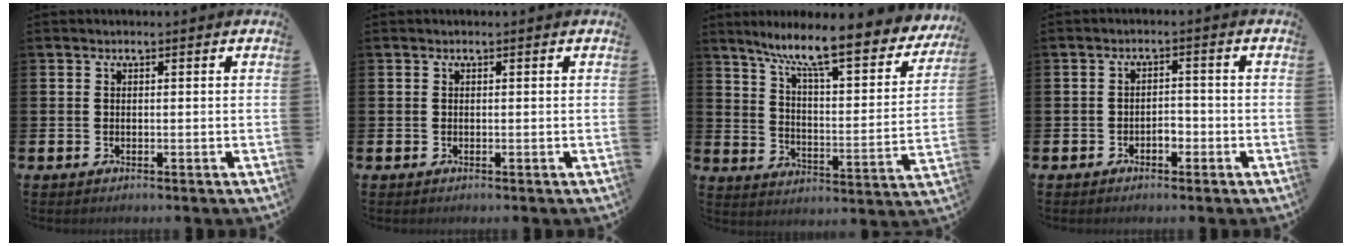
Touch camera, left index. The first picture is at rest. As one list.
[{"total": 0.0}, {"total": 10.5, "force": [8.8, 1.5, 5.5], "torque": [-0.122, -0.063, 0.140]}, {"total": 1.9, "force": [-1.0, 1.1, 1.1], "torque": [-0.022, 0.004, -0.022]}]